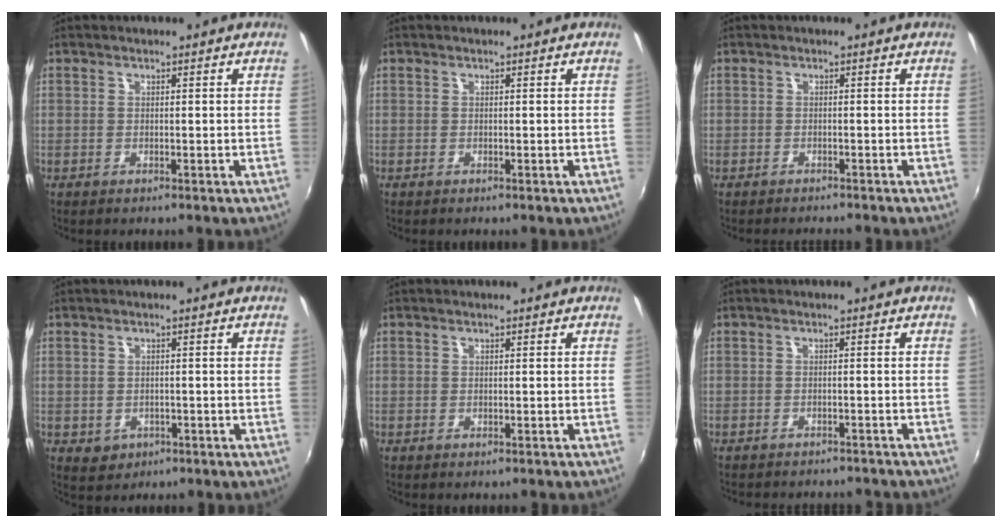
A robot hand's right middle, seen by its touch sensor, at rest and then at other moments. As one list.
[{"total": 0.0}, {"total": 1.9, "force": [-1.6, 1.0, 0.0], "torque": [-0.005, 0.005, -0.027]}, {"total": 3.4, "force": [-1.1, 3.0, 1.3], "torque": [-0.030, -0.002, -0.008]}, {"total": 0.0}, {"total": 8.0, "force": [-7.2, 2.2, 2.5], "torque": [-0.059, -0.010, -0.092]}]